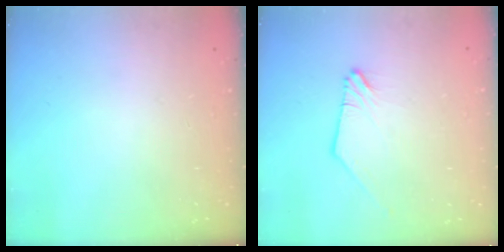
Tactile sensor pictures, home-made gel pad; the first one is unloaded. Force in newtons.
{"total": 0.0}